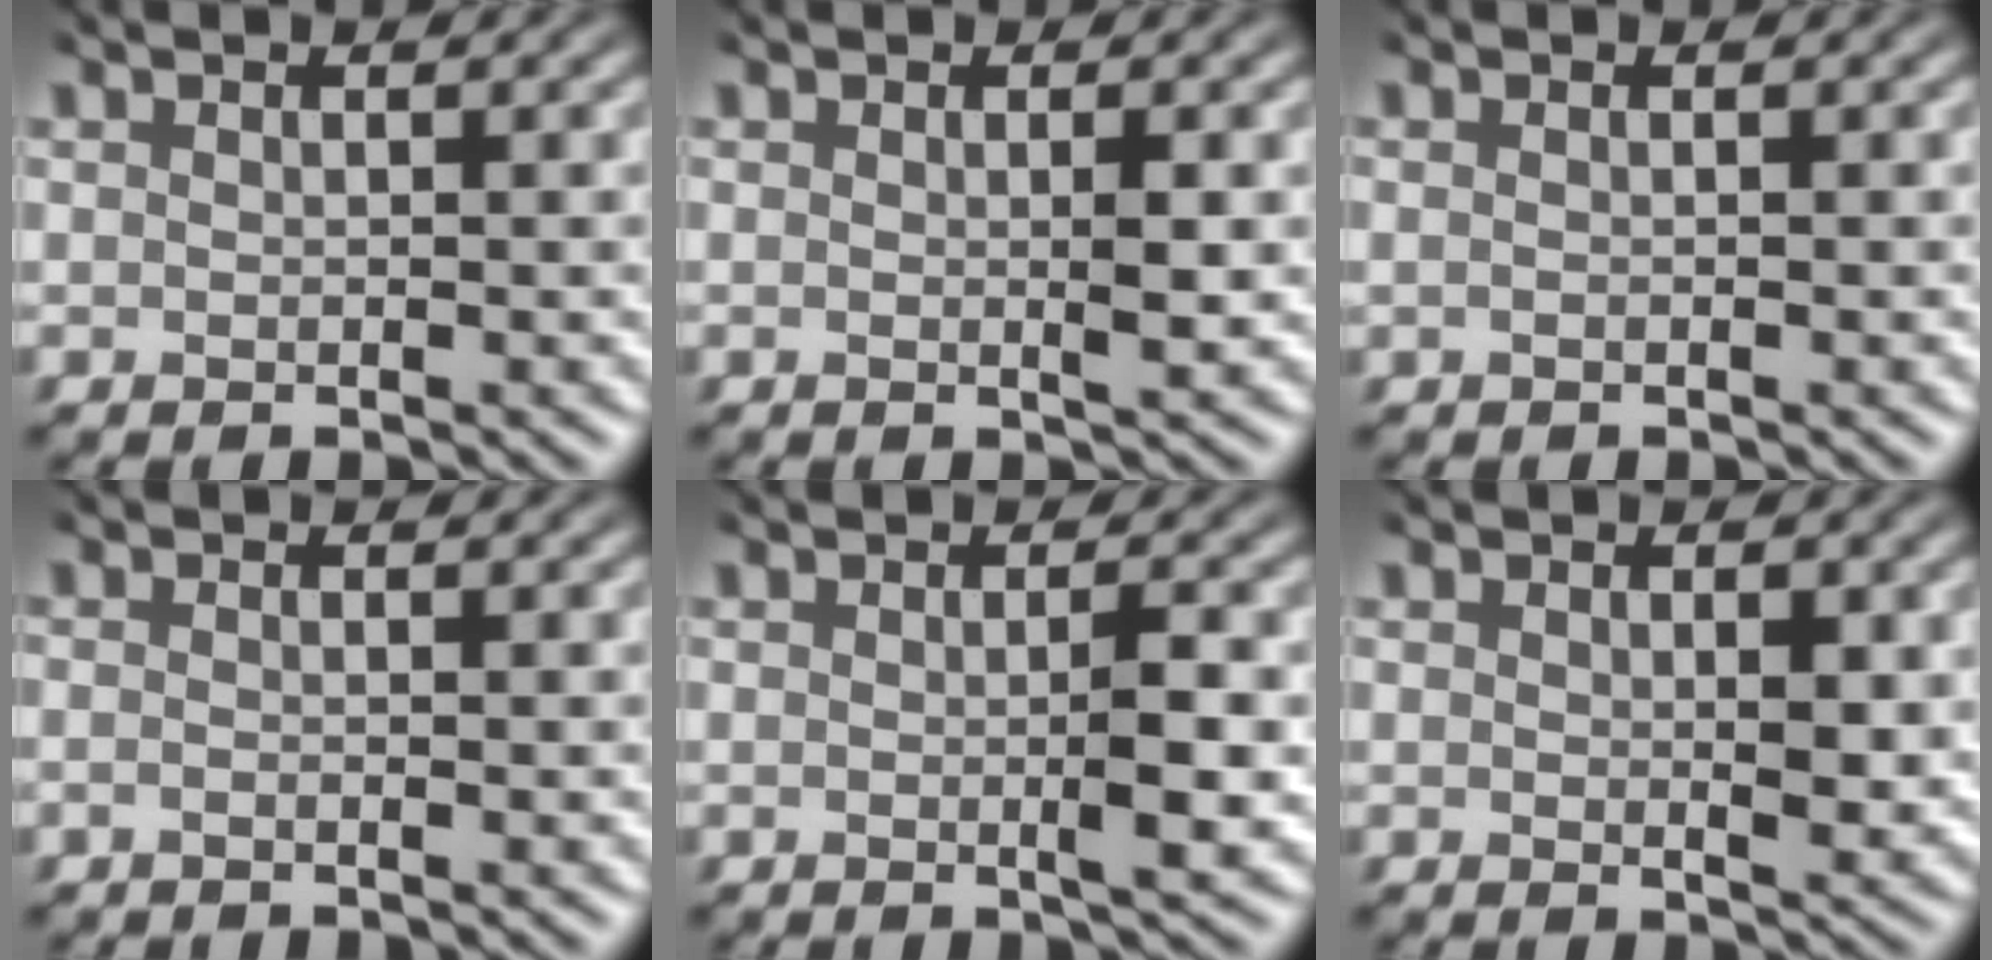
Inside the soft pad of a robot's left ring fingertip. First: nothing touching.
{"total": 1.3, "force": [-0.1, 0.2, 1.2], "torque": [-0.020, -0.003, 0.001]}
{"total": 0.5, "force": [0.1, 0.3, 0.4], "torque": [-0.002, -0.002, -0.006]}
{"total": 1.1, "force": [-0.4, 0.4, 1.0], "torque": [-0.009, -0.005, -0.020]}
{"total": 2.6, "force": [-0.6, 0.5, 2.4], "torque": [-0.038, -0.004, -0.005]}
{"total": 2.3, "force": [0.3, 1.0, 2.1], "torque": [-0.038, -0.007, 0.014]}